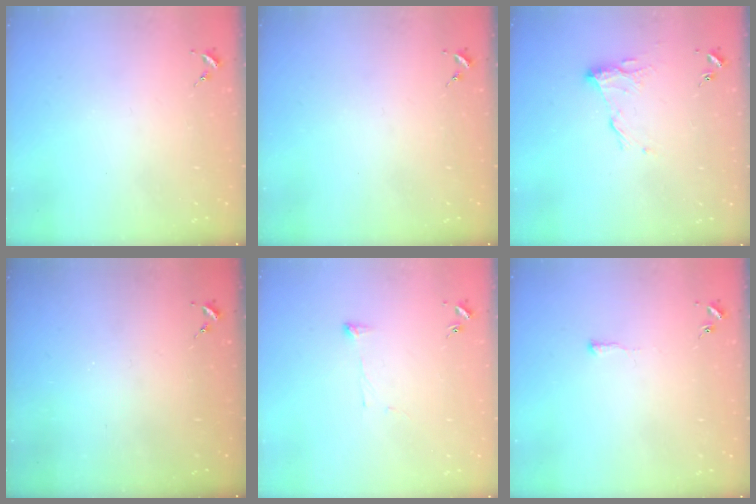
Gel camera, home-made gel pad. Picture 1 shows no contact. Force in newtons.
{"total": 0.0}
{"total": 10.0, "press": 10.0, "slide": 0.3}
{"total": 0.0}
{"total": 3.8, "press": 3.8, "slide": 0.6}
{"total": 3.8, "press": 3.7, "slide": 0.5}